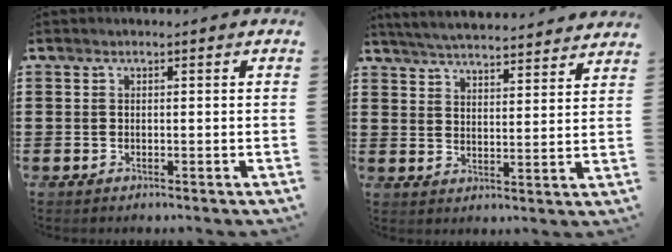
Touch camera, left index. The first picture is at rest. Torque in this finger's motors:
{"motor_torque": [2.14, 0.00, 0.30, 0.08]}